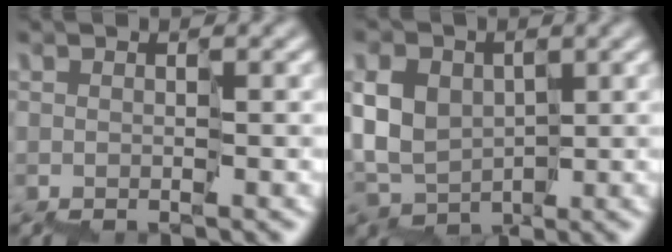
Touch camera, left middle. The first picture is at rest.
{"total": 5.1, "force": [0.9, 4.3, 2.6], "torque": [-0.047, 0.024, -0.001]}